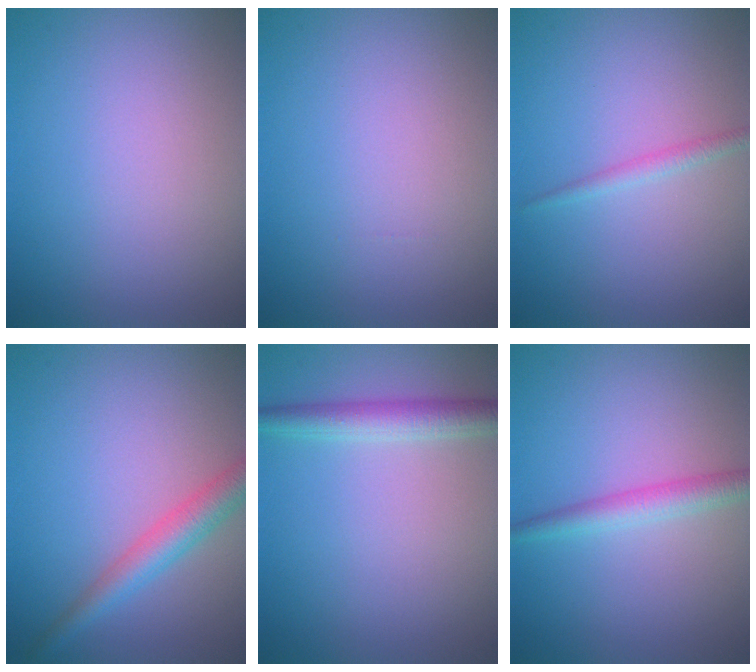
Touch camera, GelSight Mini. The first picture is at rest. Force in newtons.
{"total": 0.0}
{"total": 1.1, "press": 1.1, "slide": 0.0}
{"total": 3.4, "press": 3.4, "slide": 0.1}
{"total": 2.8, "press": 2.8, "slide": 0.1}
{"total": 2.5, "press": 2.5, "slide": 0.0}